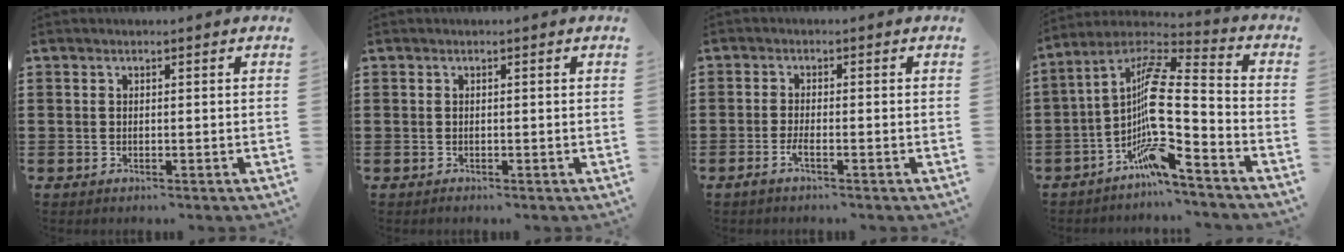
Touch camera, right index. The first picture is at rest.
{"total": 0.0}
{"total": 2.1, "force": [-1.2, 0.0, 1.7], "torque": [-0.035, -0.006, -0.025]}
{"total": 10.7, "force": [-5.0, 0.6, 9.4], "torque": [-0.203, -0.031, -0.109]}